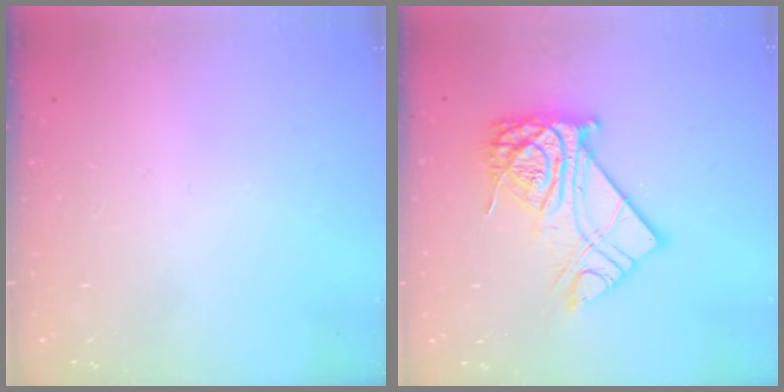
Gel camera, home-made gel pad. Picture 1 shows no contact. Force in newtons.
{"total": 15.8, "press": 15.7, "slide": 1.3}